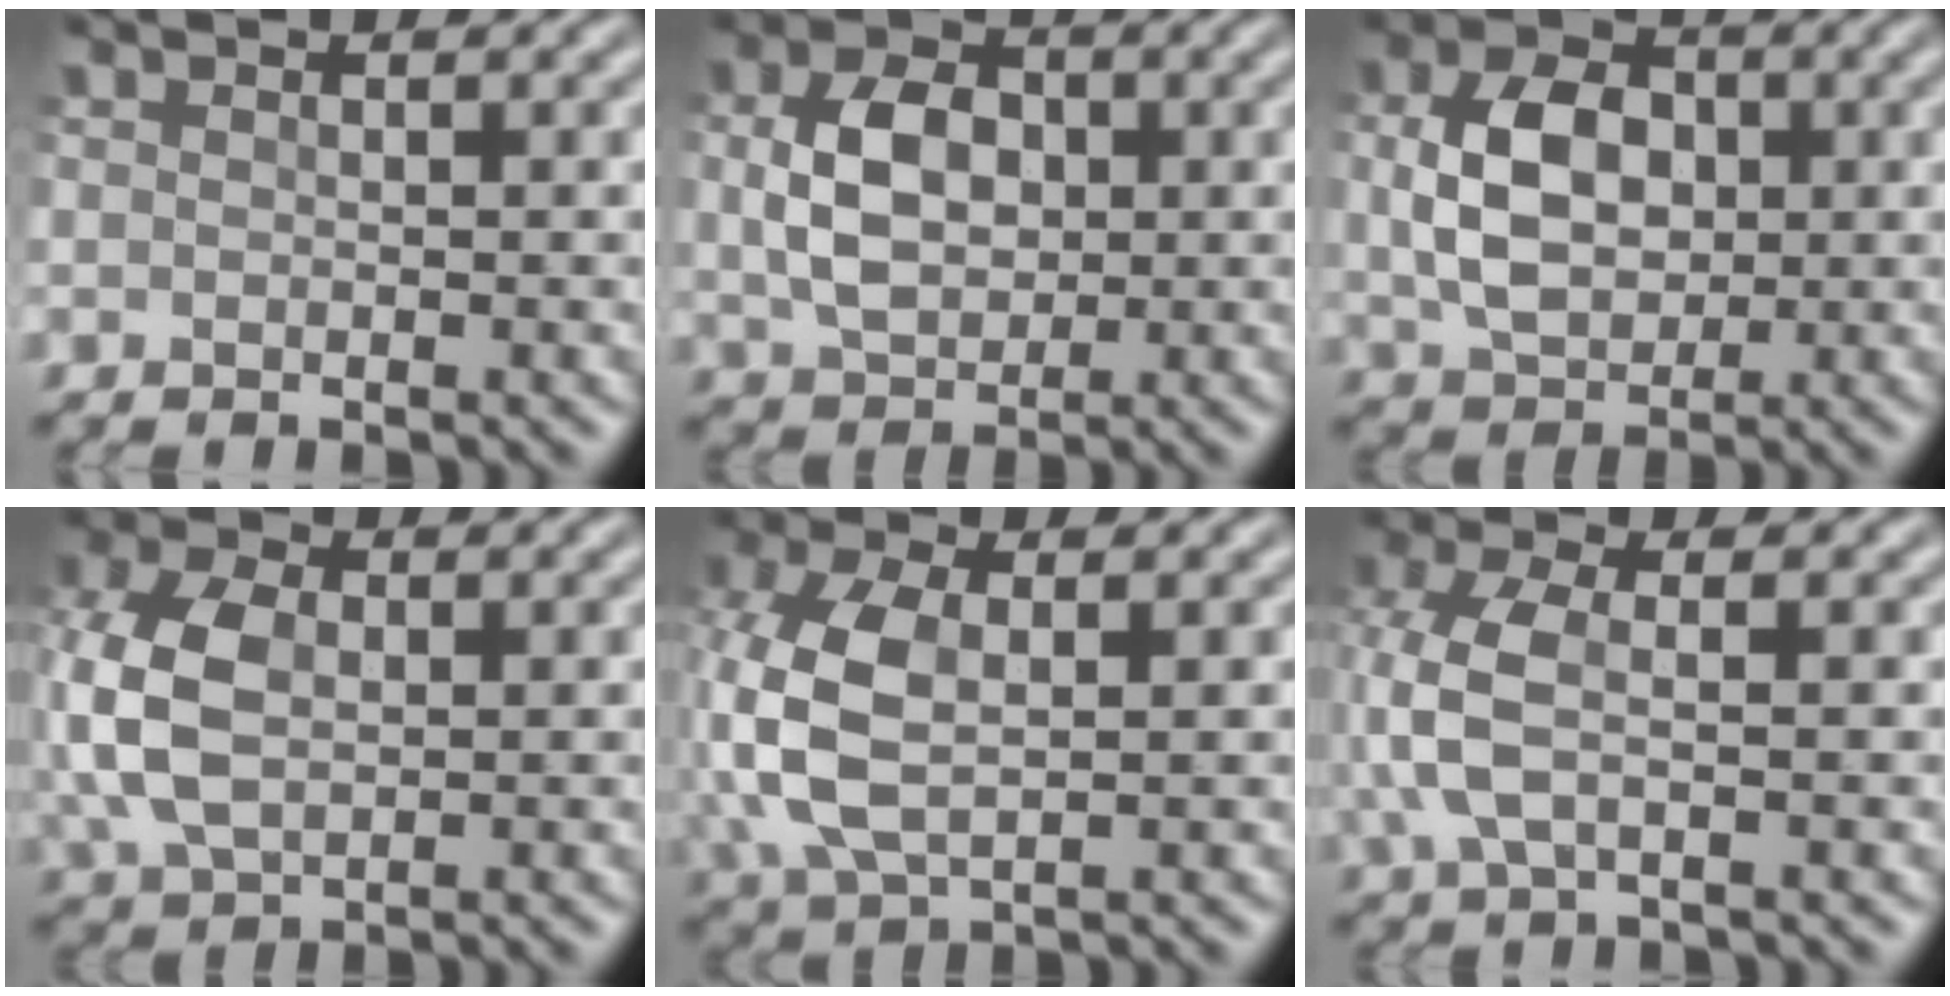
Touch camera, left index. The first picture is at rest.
{"total": 5.7, "force": [0.5, 4.1, 3.9], "torque": [-0.085, 0.001, 0.007]}
{"total": 6.5, "force": [0.5, 4.6, 4.5], "torque": [-0.095, 0.003, 0.009]}
{"total": 7.2, "force": [0.3, 4.9, 5.3], "torque": [-0.139, 0.003, 0.003]}
{"total": 7.6, "force": [0.4, 4.6, 6.1], "torque": [-0.154, 0.004, 0.004]}
{"total": 4.9, "force": [0.2, 2.4, 4.3], "torque": [-0.111, 0.002, 0.000]}